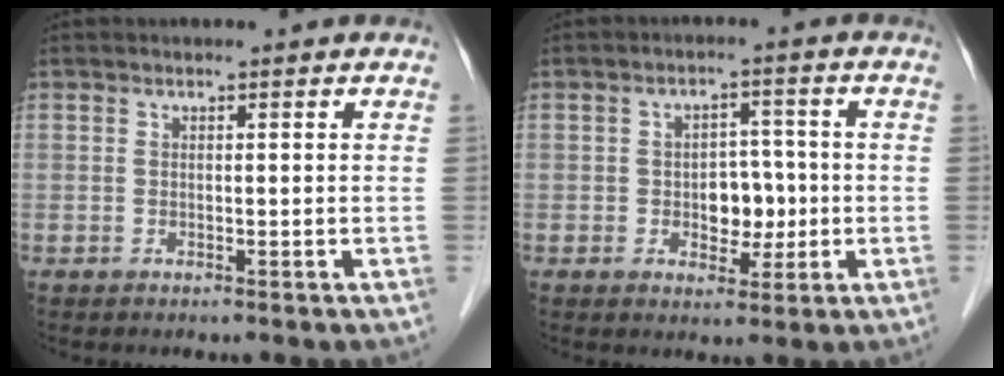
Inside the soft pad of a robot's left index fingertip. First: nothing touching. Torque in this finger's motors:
{"motor_torque": [0.10, 0.07, 0.10, 0.03]}